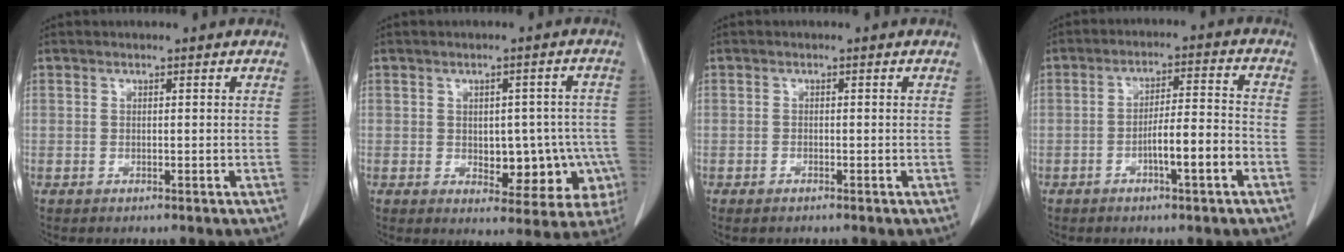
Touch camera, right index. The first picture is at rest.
{"total": 10.3, "force": [-2.3, 6.0, 8.0], "torque": [-0.078, 0.019, -0.016]}
{"total": 1.0, "force": [-0.8, 0.3, 0.5], "torque": [-0.011, -0.002, -0.010]}
{"total": 7.0, "force": [-3.0, 0.5, 6.3], "torque": [-0.108, 0.013, -0.048]}